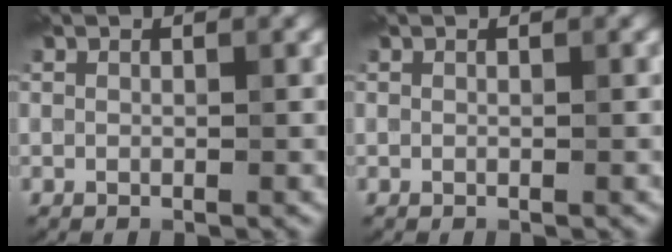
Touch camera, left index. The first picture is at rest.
{"total": 0.0}